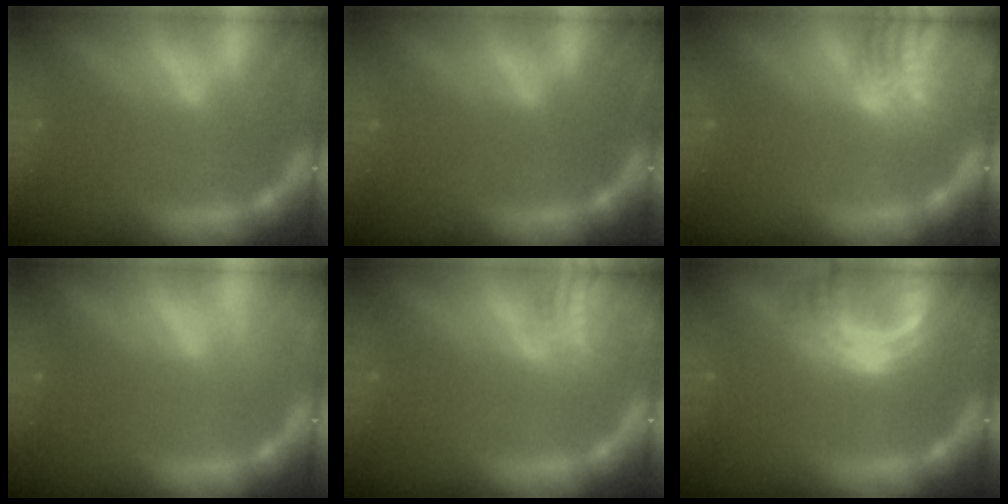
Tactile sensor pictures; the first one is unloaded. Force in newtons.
{"total": 0.0}
{"total": 8.5}
{"total": 0.9}
{"total": 4.5}
{"total": 6.5}